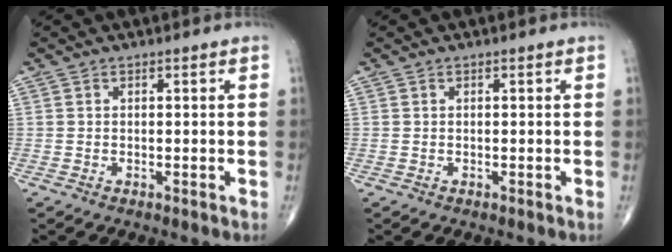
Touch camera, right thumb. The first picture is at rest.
{"total": 0.0}